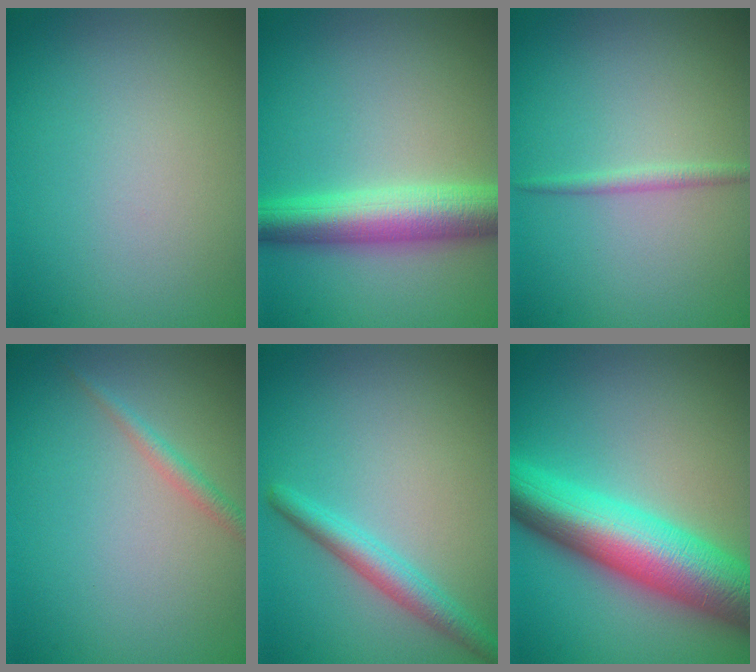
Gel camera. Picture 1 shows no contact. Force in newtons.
{"total": 6.6, "press": 6.6, "slide": 0.0}
{"total": 1.1, "press": 1.1, "slide": 0.1}
{"total": 1.4, "press": 1.4, "slide": 0.1}
{"total": 2.8, "press": 2.8, "slide": 0.1}
{"total": 10.8, "press": 10.8, "slide": 0.2}